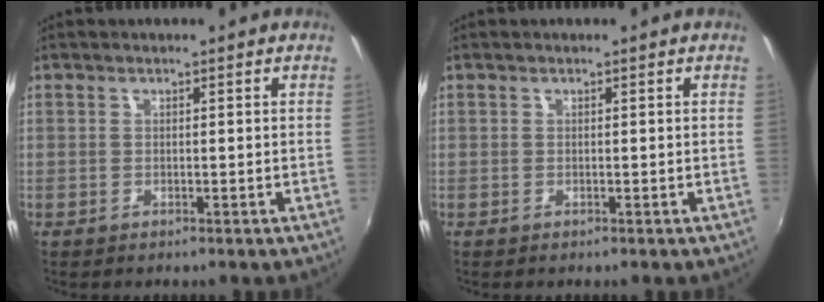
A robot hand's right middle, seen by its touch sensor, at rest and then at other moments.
{"total": 0.0}